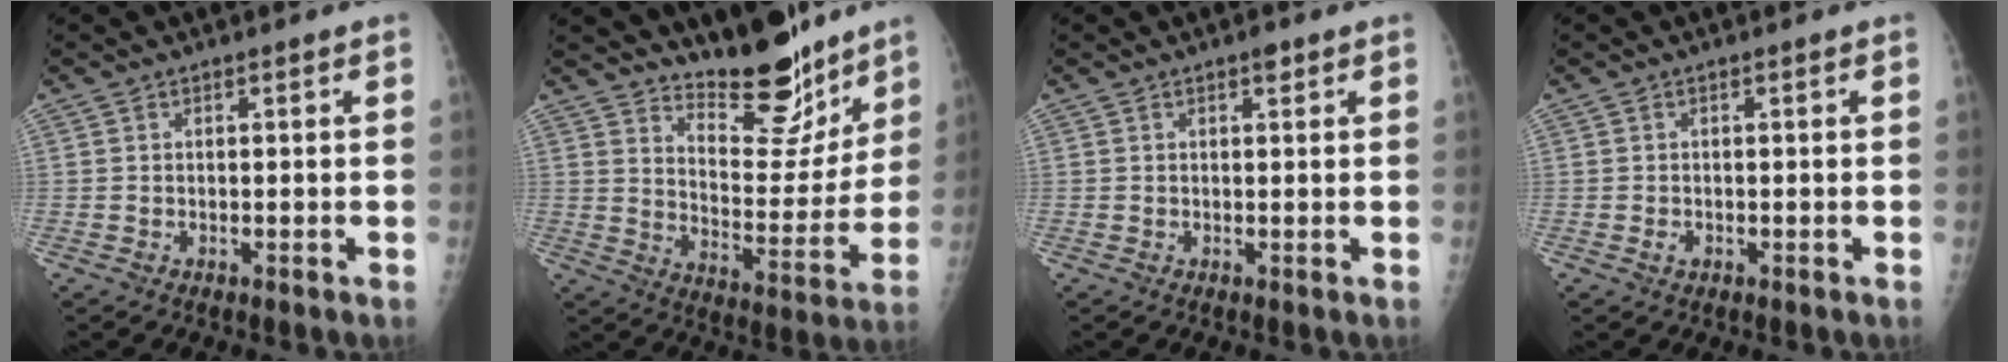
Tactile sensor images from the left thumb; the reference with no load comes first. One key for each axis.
{"total": 15.7, "fx": 13.1, "fy": 5.2, "fz": 6.9, "tx": -0.050, "ty": -0.109, "tz": 0.206}
{"total": 1.4, "fx": 0.8, "fy": 0.5, "fz": 0.9, "tx": -0.007, "ty": -0.001, "tz": 0.010}
{"total": 1.0, "fx": -0.3, "fy": 0.7, "fz": 0.6, "tx": -0.007, "ty": 0.000, "tz": -0.005}